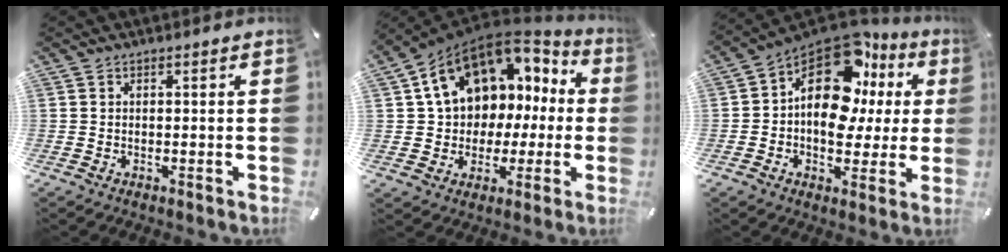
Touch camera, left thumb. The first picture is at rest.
{"total": 14.4, "force": [5.1, 11.5, 7.1], "torque": [-0.127, -0.024, 0.100]}
{"total": 18.3, "force": [5.8, 11.9, 12.7], "torque": [-0.209, -0.045, 0.098]}